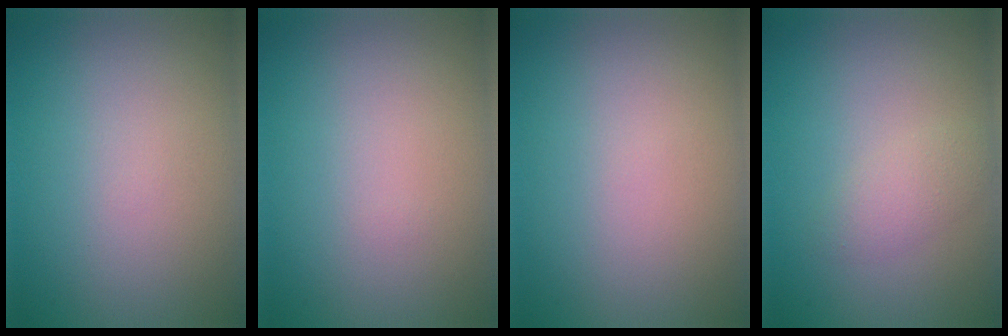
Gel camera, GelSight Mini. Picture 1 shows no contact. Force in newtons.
{"total": 0.0}
{"total": 0.0}
{"total": 1.7, "press": 1.7, "slide": 0.1}